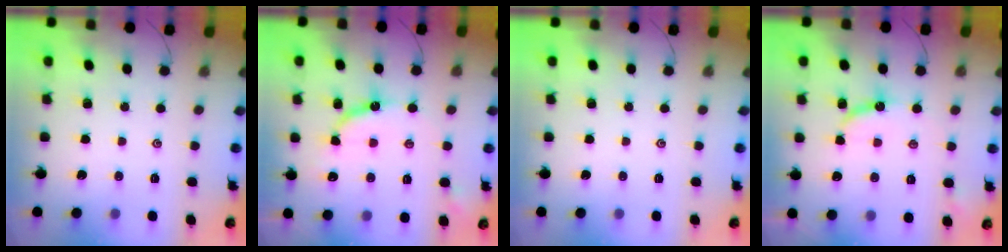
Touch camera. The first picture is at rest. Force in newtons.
{"total": 10.2, "press": 10.2, "slide": 0.6}
{"total": 0.0}
{"total": 8.3, "press": 8.2, "slide": 0.7}